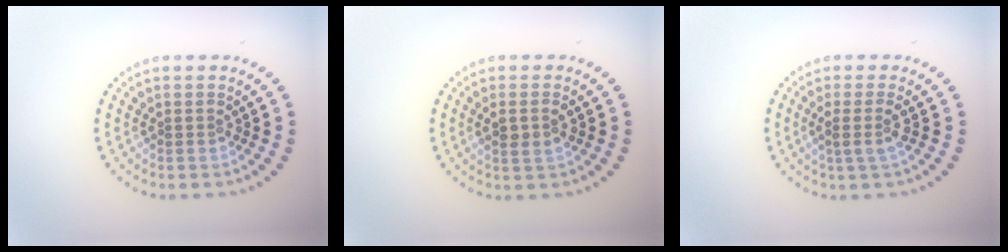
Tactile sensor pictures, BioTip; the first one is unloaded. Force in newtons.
{"total": 1.9, "press": 1.8, "slide": 0.6}
{"total": 1.8, "press": 1.4, "slide": 1.2}